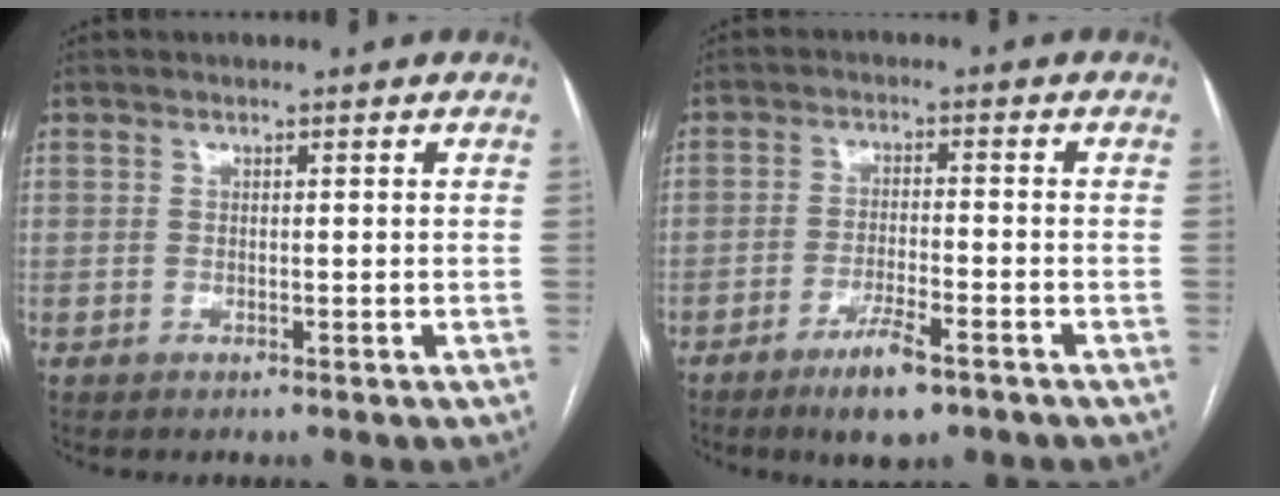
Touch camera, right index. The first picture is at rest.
{"total": 6.6, "force": [-4.4, 1.1, 4.8], "torque": [-0.090, -0.009, -0.071]}